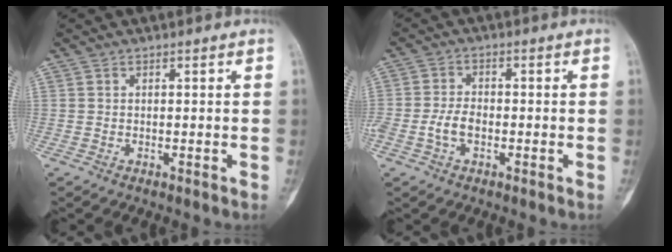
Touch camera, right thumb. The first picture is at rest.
{"total": 4.4, "force": [-1.6, 2.8, 3.0], "torque": [-0.060, 0.014, -0.033]}